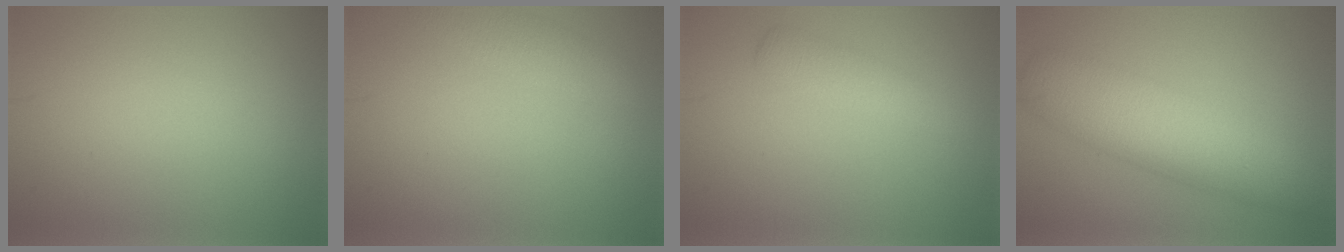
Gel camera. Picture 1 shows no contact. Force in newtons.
{"total": 2.4, "press": 2.4, "slide": 0.2}
{"total": 2.5, "press": 2.5, "slide": 0.0}
{"total": 7.2, "press": 7.2, "slide": 0.3}